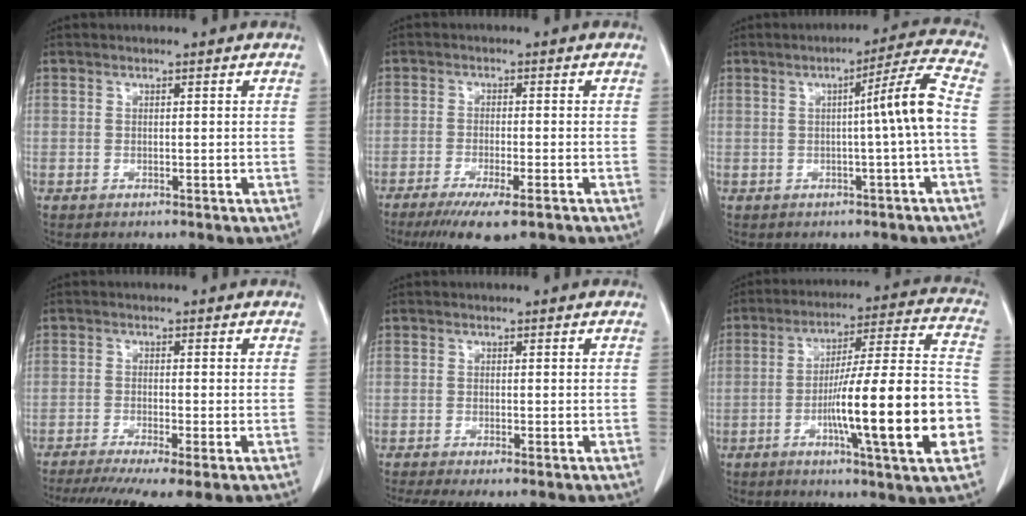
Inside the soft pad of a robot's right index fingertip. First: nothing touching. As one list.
[{"total": 8.3, "force": [-5.7, 1.0, 5.9], "torque": [-0.092, -0.019, -0.086]}, {"total": 6.7, "force": [-0.5, -1.4, 6.6], "torque": [-0.093, 0.013, -0.007]}, {"total": 10.5, "force": [-7.4, 1.2, 7.3], "torque": [-0.119, -0.016, -0.118]}, {"total": 3.9, "force": [-2.6, 0.8, 2.9], "torque": [-0.053, -0.011, -0.045]}, {"total": 20.6, "force": [-5.7, 0.8, 19.8], "torque": [-0.270, 0.008, -0.084]}]